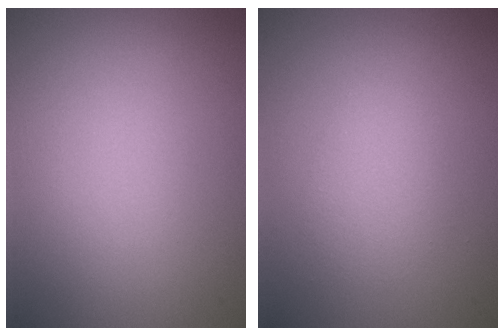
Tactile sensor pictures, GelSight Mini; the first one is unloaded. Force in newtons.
{"total": 2.0, "press": 2.0, "slide": 0.1}